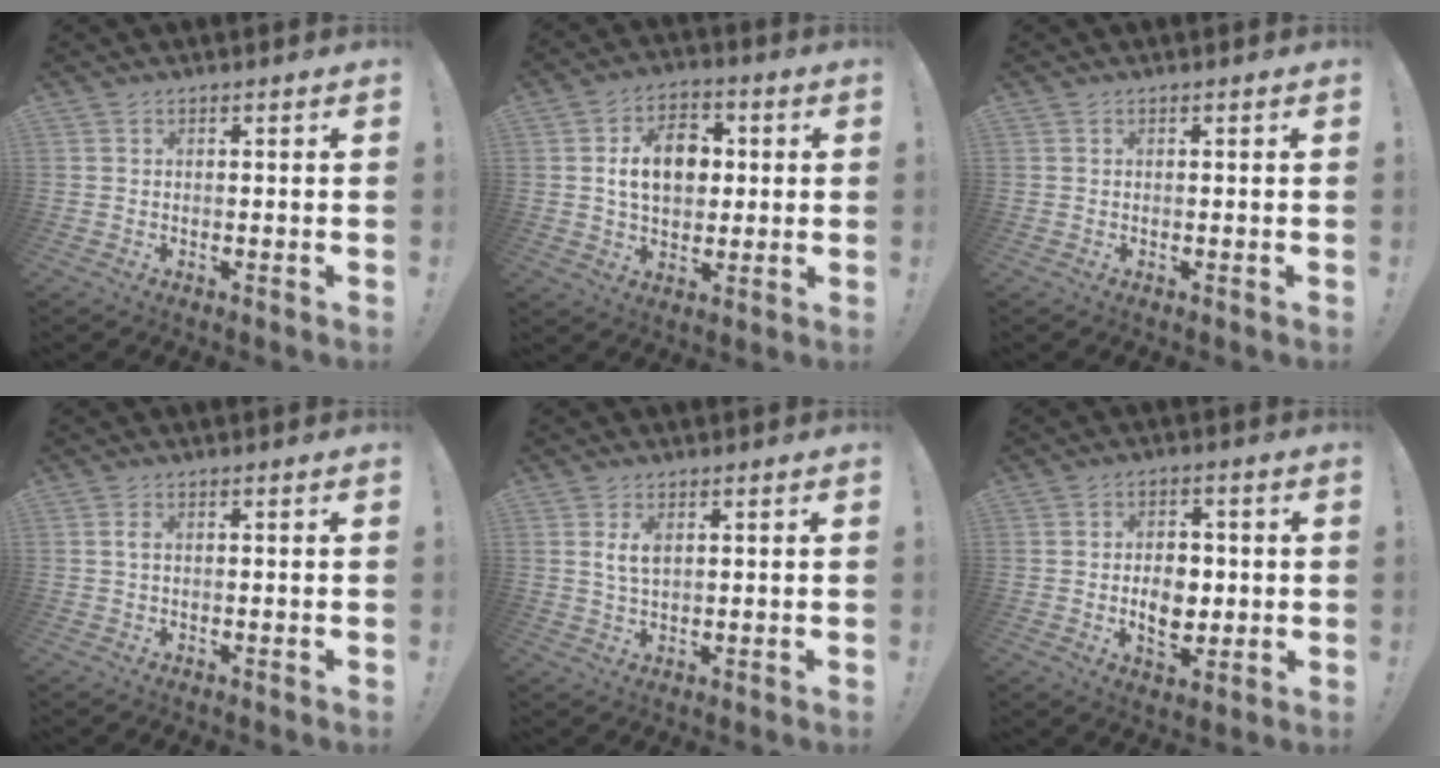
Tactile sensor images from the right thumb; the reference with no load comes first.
{"total": 12.6, "force": [1.7, 9.2, 8.5], "torque": [-0.118, 0.011, 0.033]}
{"total": 0.0}
{"total": 1.3, "force": [0.2, 0.3, 1.2], "torque": [-0.028, 0.003, 0.003]}
{"total": 3.8, "force": [1.2, 1.9, 3.1], "torque": [-0.052, -0.002, 0.019]}
{"total": 8.2, "force": [-0.6, 6.1, 5.5], "torque": [-0.068, 0.007, -0.011]}